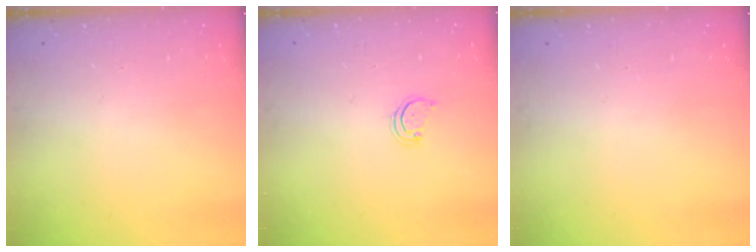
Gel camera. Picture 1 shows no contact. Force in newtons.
{"total": 2.5, "press": 2.5, "slide": 0.2}
{"total": 0.0}